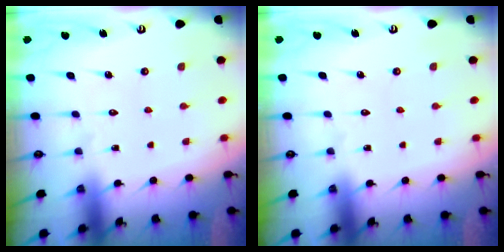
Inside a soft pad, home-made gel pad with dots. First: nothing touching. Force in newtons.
{"total": 0.0}